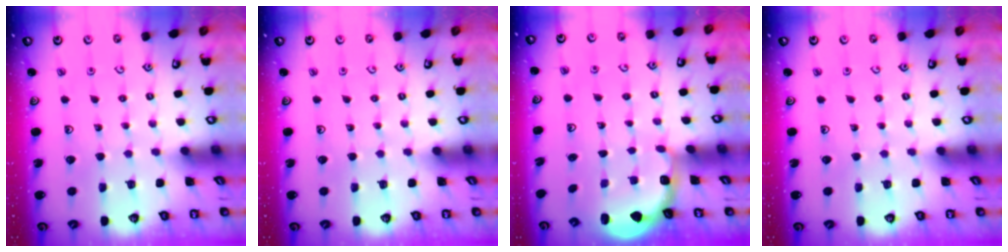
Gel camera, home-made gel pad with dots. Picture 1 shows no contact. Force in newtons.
{"total": 0.0}
{"total": 2.7, "press": 2.1, "slide": 1.7}
{"total": 0.0}